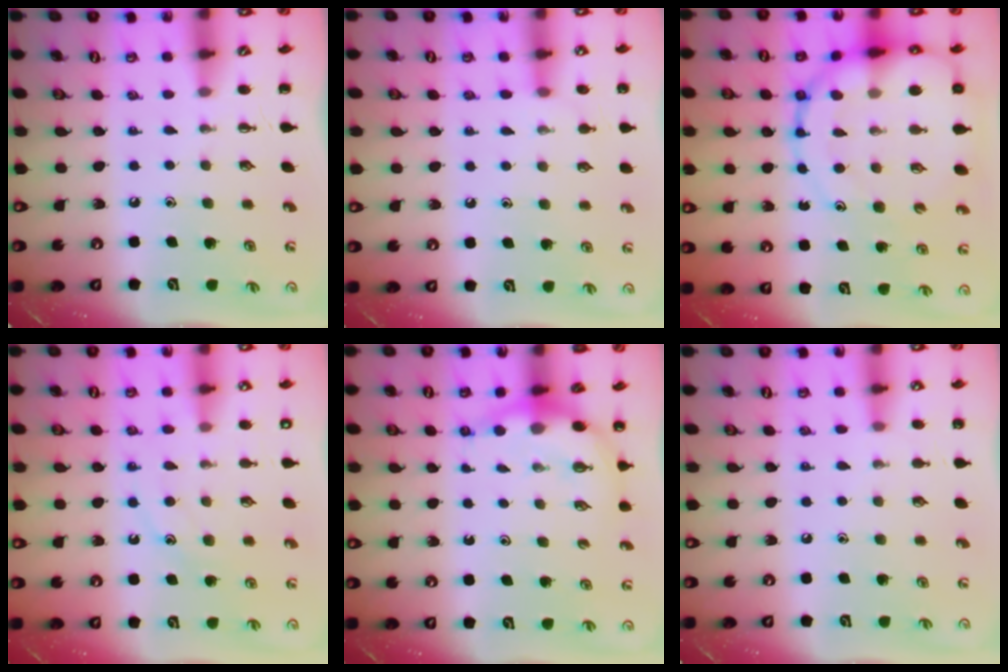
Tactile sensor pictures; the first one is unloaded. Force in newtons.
{"total": 5.9, "press": 5.8, "slide": 1.5}
{"total": 20.8, "press": 20.4, "slide": 4.1}
{"total": 12.1, "press": 12.1, "slide": 1.0}
{"total": 6.5, "press": 6.4, "slide": 1.0}
{"total": 4.8, "press": 4.4, "slide": 1.8}